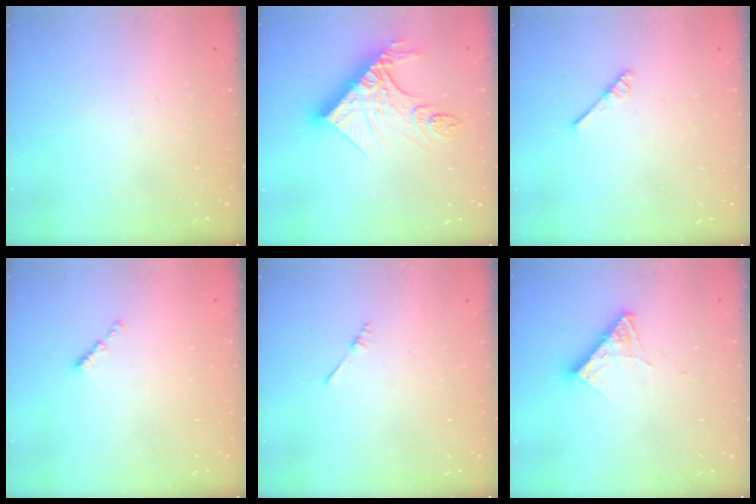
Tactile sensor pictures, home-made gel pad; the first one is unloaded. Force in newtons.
{"total": 17.4, "press": 17.3, "slide": 2.0}
{"total": 3.2, "press": 3.2, "slide": 0.3}
{"total": 0.8, "press": 0.7, "slide": 0.4}
{"total": 2.0, "press": 2.0, "slide": 0.3}
{"total": 10.7, "press": 10.7, "slide": 0.9}